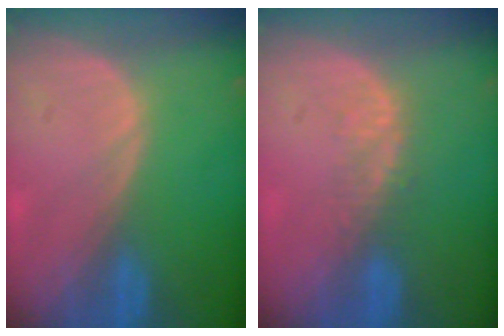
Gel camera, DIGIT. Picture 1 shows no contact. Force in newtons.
{"total": 2.9, "press": 2.3, "slide": 1.8}